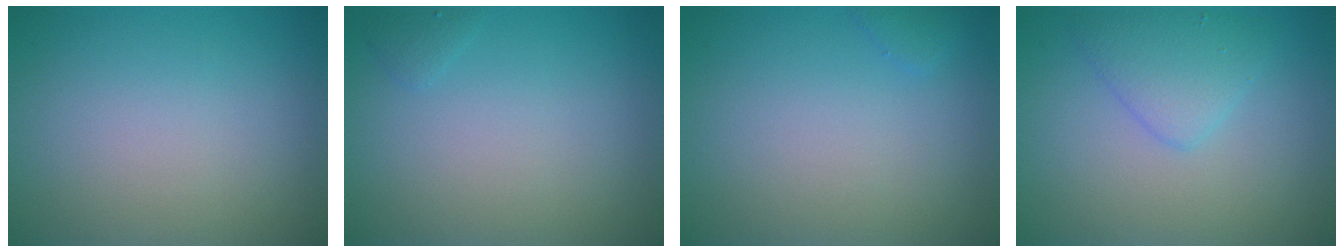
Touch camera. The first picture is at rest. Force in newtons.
{"total": 0.6, "press": 0.6, "slide": 0.1}
{"total": 0.7, "press": 0.7, "slide": 0.0}
{"total": 2.6, "press": 2.6, "slide": 0.1}